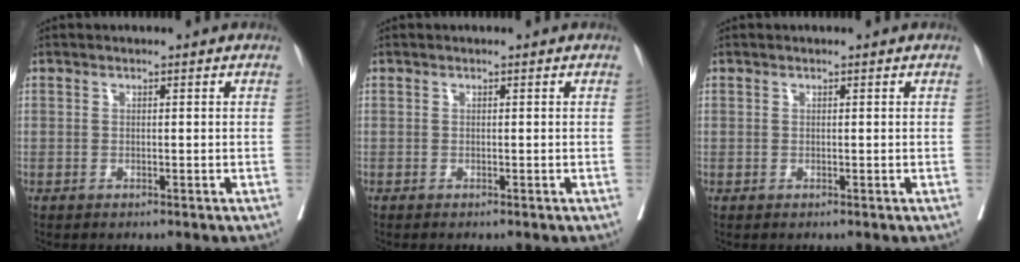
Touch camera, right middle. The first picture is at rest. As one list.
[{"total": 0.0}, {"total": 0.0}]